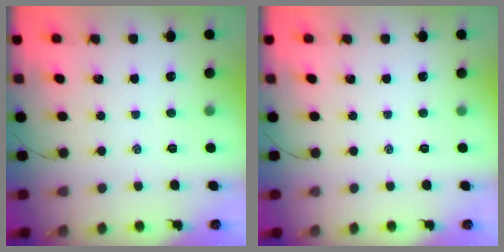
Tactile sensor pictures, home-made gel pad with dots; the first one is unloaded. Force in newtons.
{"total": 0.0}